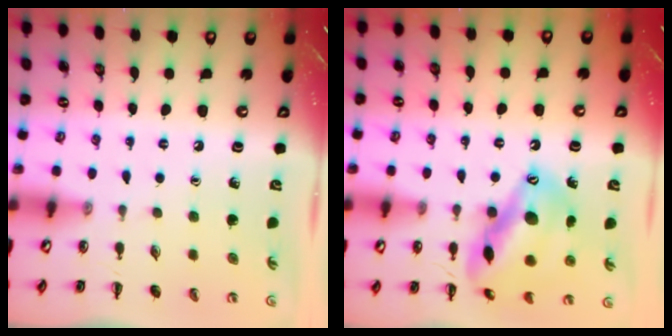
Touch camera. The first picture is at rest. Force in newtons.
{"total": 18.6, "press": 18.6, "slide": 1.6}